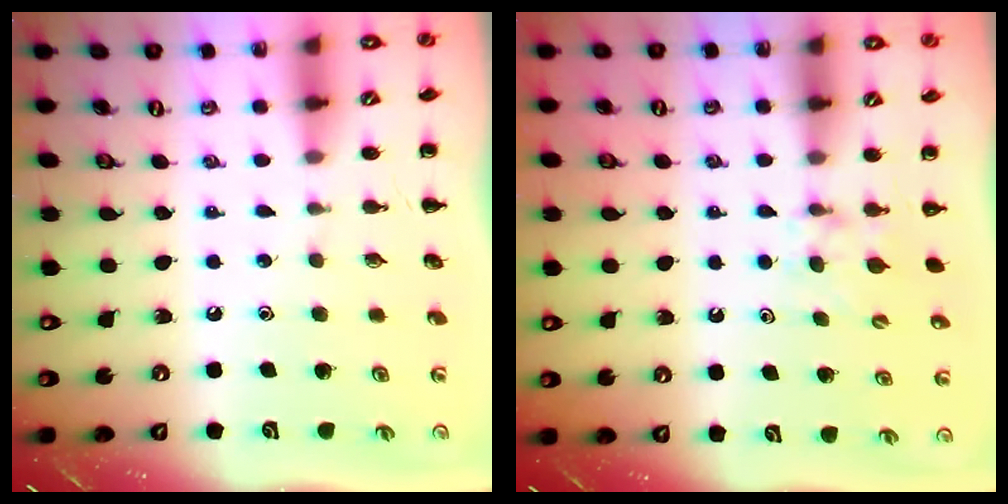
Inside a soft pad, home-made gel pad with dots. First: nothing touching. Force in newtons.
{"total": 3.7, "press": 3.4, "slide": 1.4}